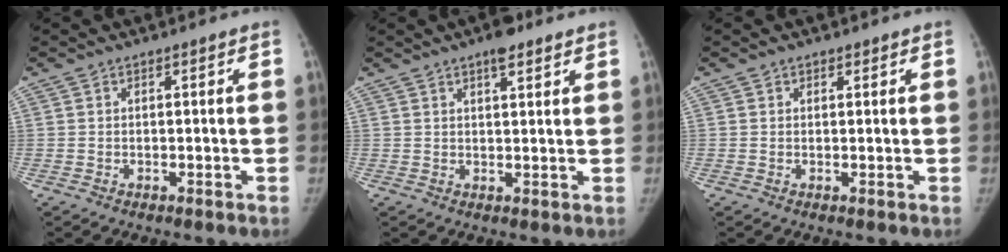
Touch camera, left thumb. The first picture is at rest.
{"total": 4.4, "force": [3.0, 1.5, 2.9], "torque": [-0.034, -0.013, 0.041]}
{"total": 1.0, "force": [0.8, 0.7, 0.1], "torque": [0.014, -0.005, 0.006]}